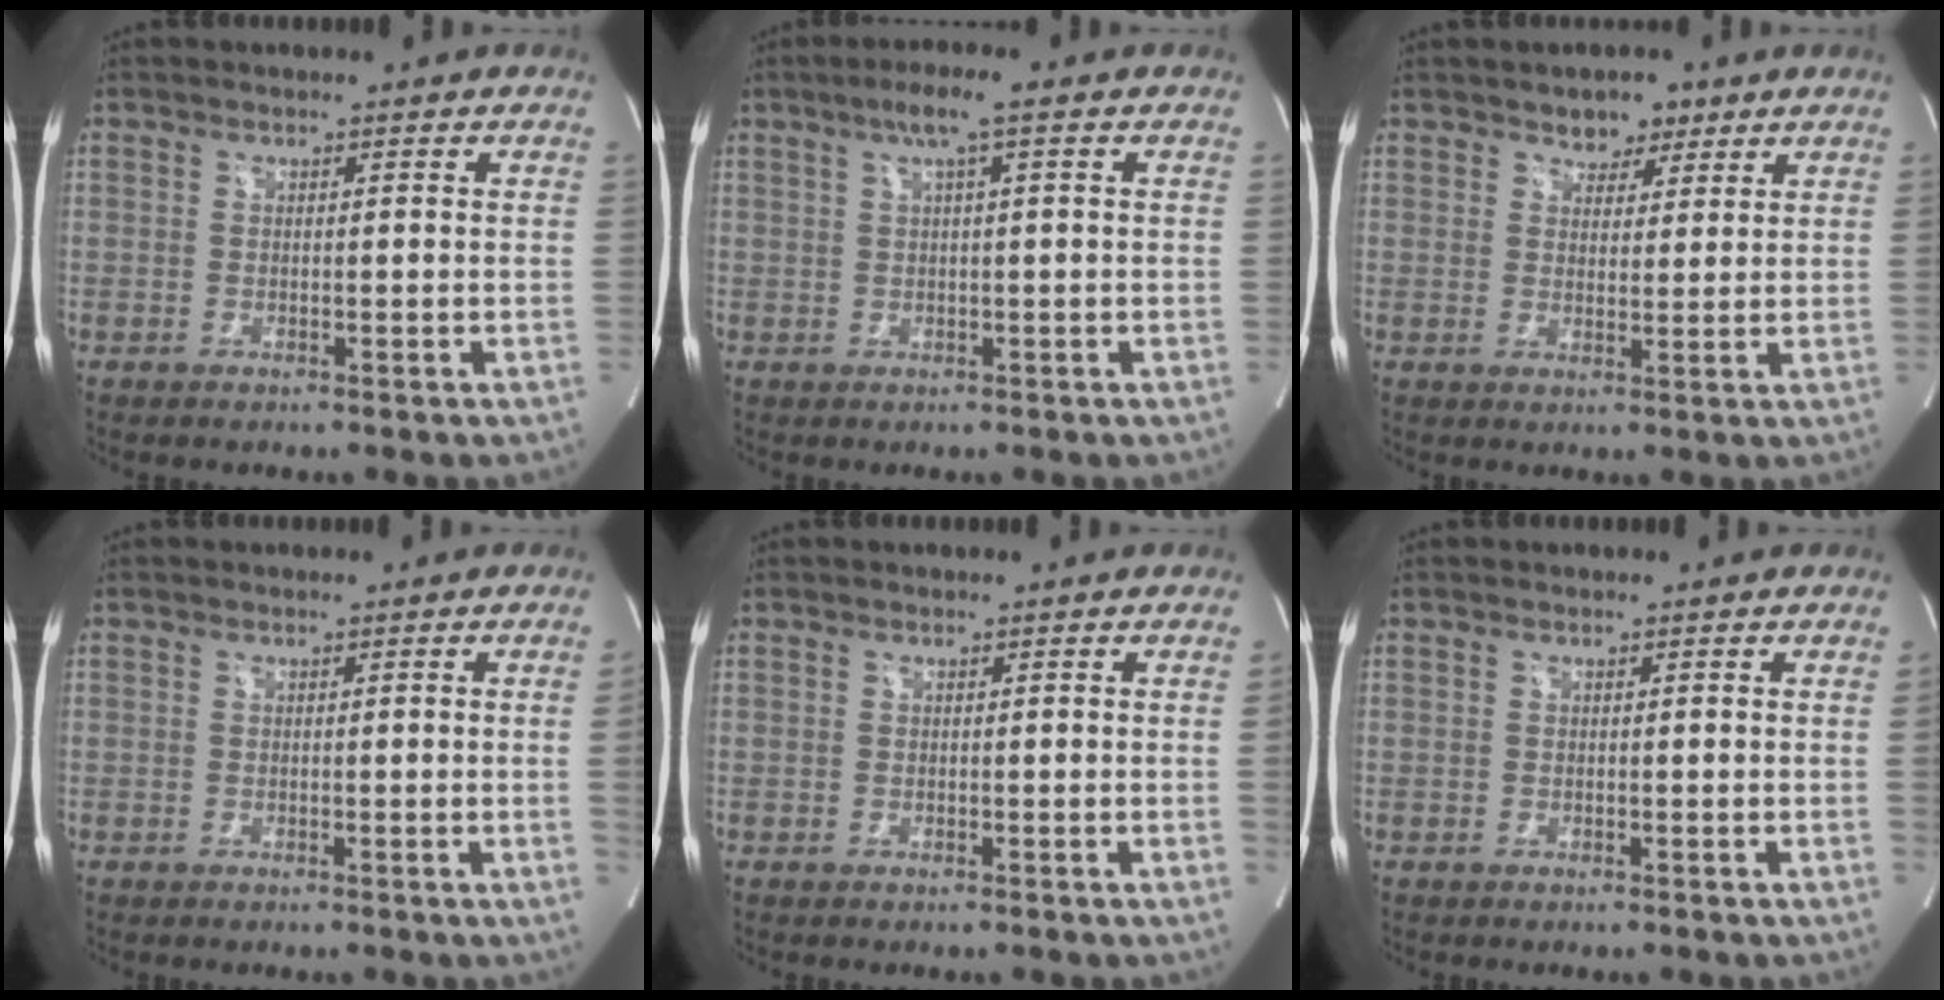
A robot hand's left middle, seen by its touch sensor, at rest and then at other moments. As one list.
[{"total": 4.0, "force": [2.0, -0.1, 3.5], "torque": [-0.067, 0.013, 0.035]}, {"total": 3.7, "force": [2.6, 2.3, 1.3], "torque": [-0.012, 0.004, 0.042]}, {"total": 1.6, "force": [-0.1, -0.7, 1.4], "torque": [-0.018, -0.001, 0.000]}, {"total": 0.8, "force": [0.0, 0.3, -0.7], "torque": [0.008, 0.004, -0.002]}, {"total": 1.0, "force": [0.0, 0.4, -1.0], "torque": [0.009, 0.004, -0.001]}]